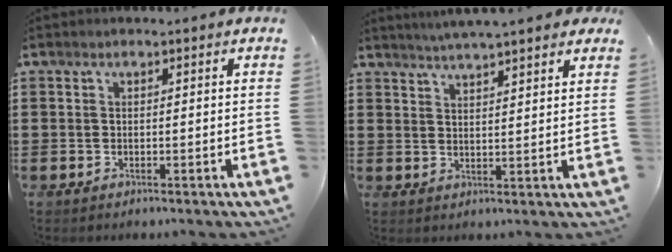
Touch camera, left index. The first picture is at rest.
{"total": 3.3, "force": [3.2, -0.3, 0.8], "torque": [-0.027, -0.009, 0.056]}